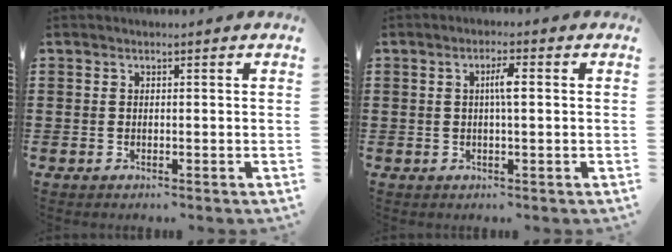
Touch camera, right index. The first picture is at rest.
{"total": 2.6, "force": [0.2, 0.4, 2.6], "torque": [-0.050, 0.002, 0.000]}